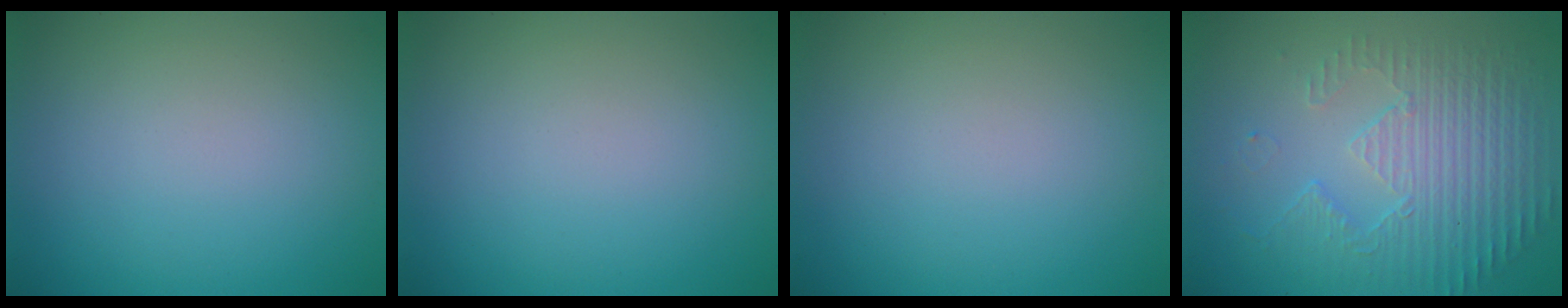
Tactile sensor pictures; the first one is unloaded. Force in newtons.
{"total": 0.0}
{"total": 0.0}
{"total": 5.6, "press": 3.5, "slide": 4.4}